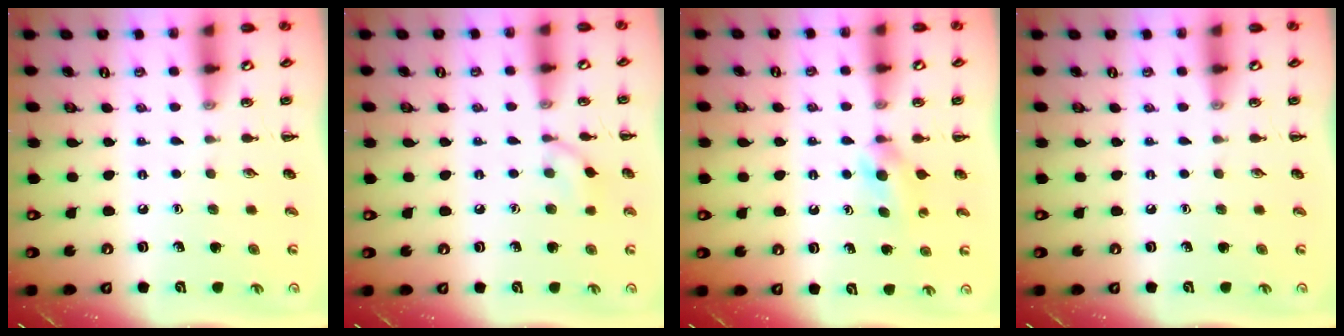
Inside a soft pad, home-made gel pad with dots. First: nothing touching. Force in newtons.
{"total": 6.6, "press": 6.4, "slide": 1.4}
{"total": 4.5, "press": 4.2, "slide": 1.5}
{"total": 0.0}